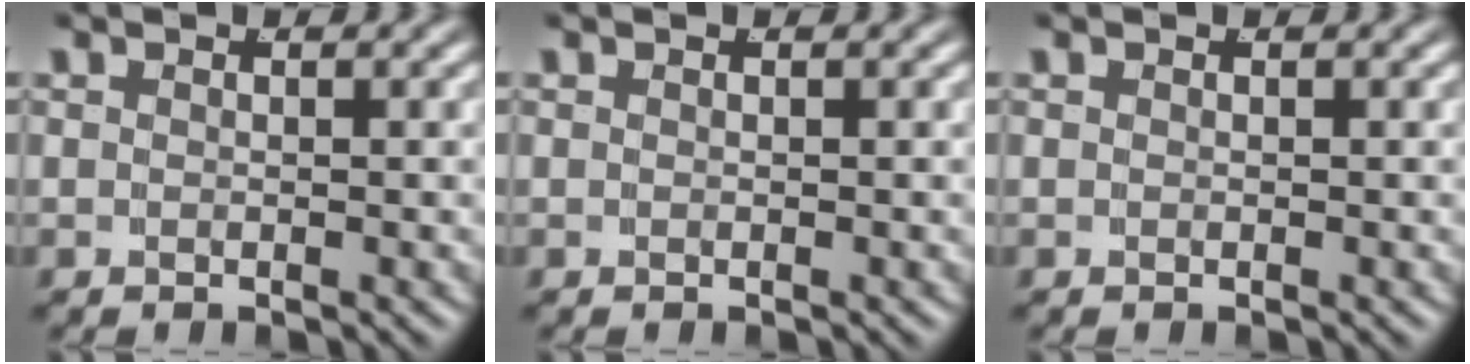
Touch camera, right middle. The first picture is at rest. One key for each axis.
{"total": 0.0}
{"total": 0.0}